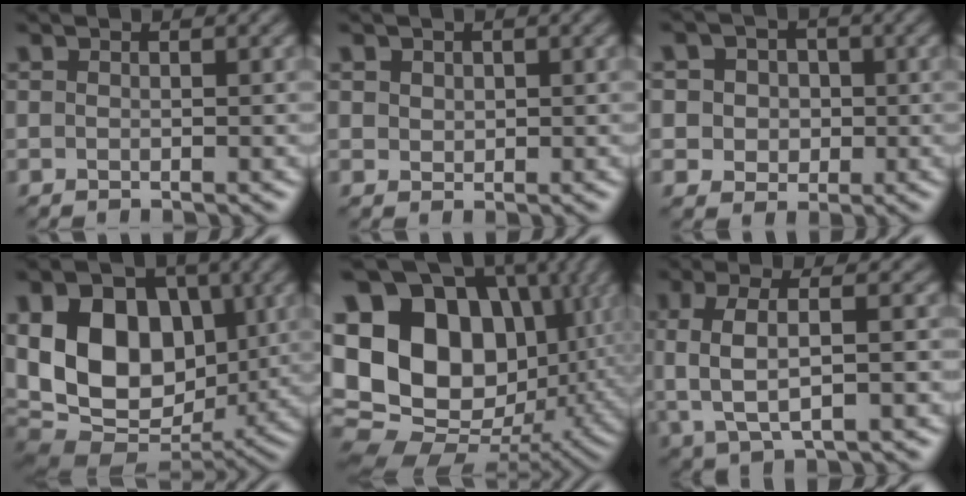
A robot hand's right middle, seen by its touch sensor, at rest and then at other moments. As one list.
[{"total": 1.2, "force": [0.6, 1.0, 0.4], "torque": [-0.005, -0.001, 0.013]}, {"total": 5.3, "force": [1.3, 4.7, 2.2], "torque": [-0.033, 0.024, 0.004]}, {"total": 15.1, "force": [1.7, 10.6, 10.7], "torque": [-0.176, 0.008, 0.020]}, {"total": 19.6, "force": [3.6, 14.9, 12.2], "torque": [-0.231, 0.021, 0.073]}, {"total": 5.0, "force": [0.2, 2.0, 4.5], "torque": [-0.091, 0.003, 0.002]}]